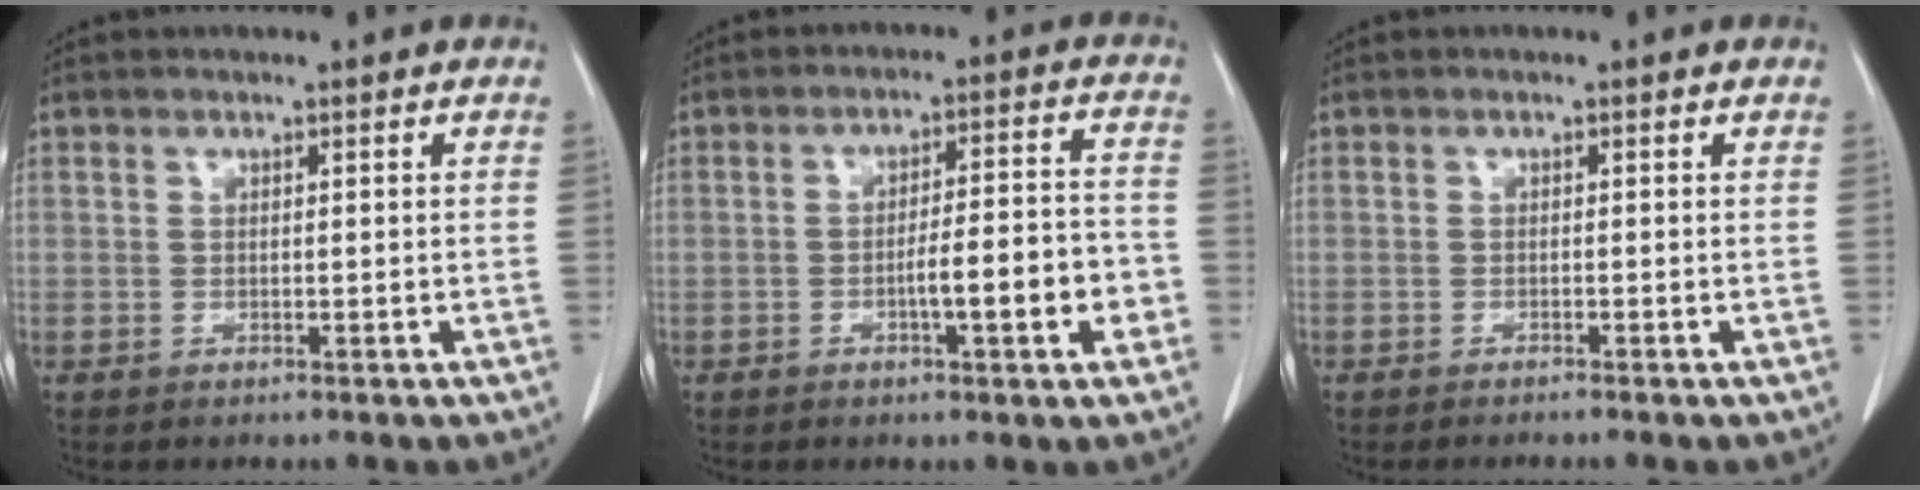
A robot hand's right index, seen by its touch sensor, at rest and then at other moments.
{"total": 8.6, "force": [-2.9, 1.1, 8.0], "torque": [-0.121, 0.016, -0.040]}
{"total": 1.6, "force": [-1.4, -0.3, 0.7], "torque": [-0.005, 0.003, -0.021]}